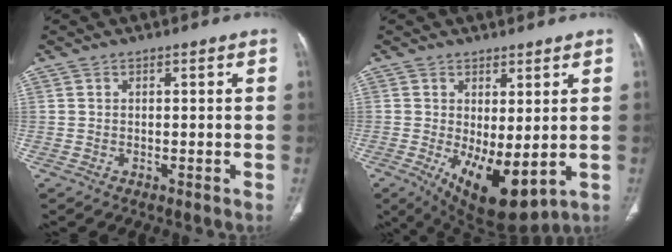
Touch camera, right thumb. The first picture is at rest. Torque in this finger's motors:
{"motor_torque": [-0.21, 0.83, 0.12, -0.02, 0.14]}